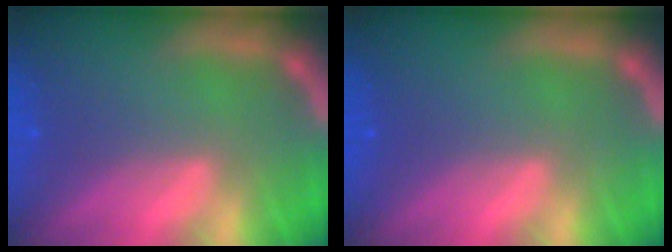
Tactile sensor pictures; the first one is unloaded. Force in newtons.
{"total": 0.0}